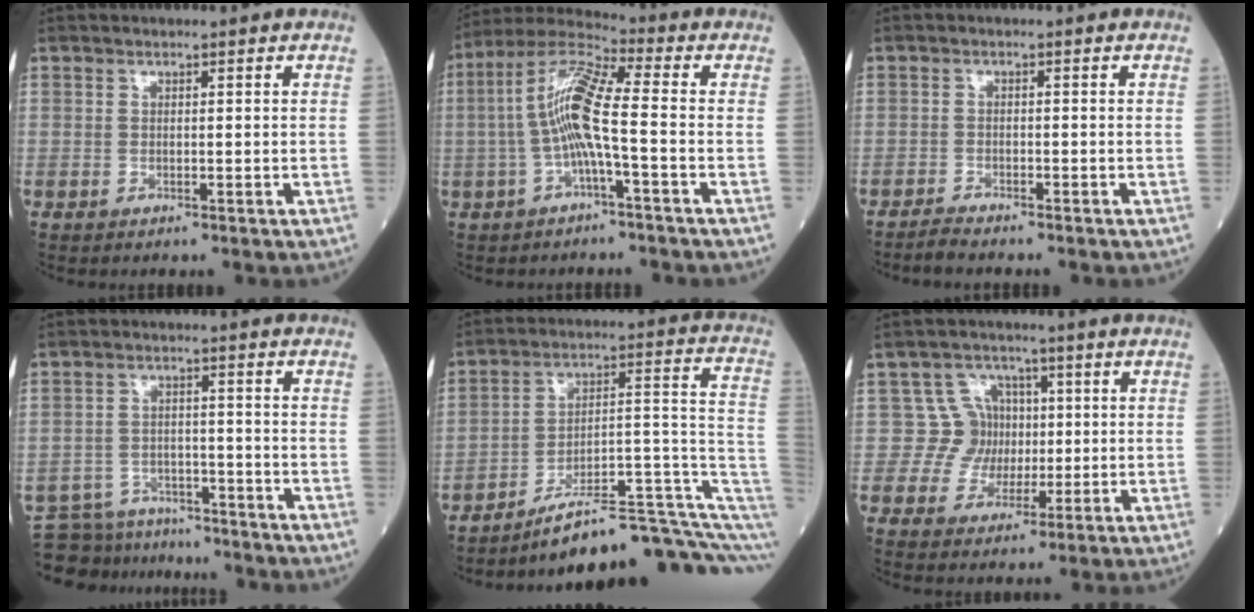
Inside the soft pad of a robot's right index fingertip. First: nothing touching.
{"total": 10.0, "force": [-1.3, 0.6, 9.9], "torque": [-0.203, 0.022, -0.033]}
{"total": 1.9, "force": [-1.9, -0.1, 0.3], "torque": [-0.013, -0.006, -0.036]}
{"total": 10.5, "force": [-9.8, 3.7, 0.6], "torque": [-0.013, 0.018, -0.145]}
{"total": 16.5, "force": [-10.8, 1.9, 12.3], "torque": [-0.122, 0.074, -0.159]}
{"total": 5.9, "force": [0.6, 5.9, 0.2], "torque": [0.012, 0.017, 0.007]}